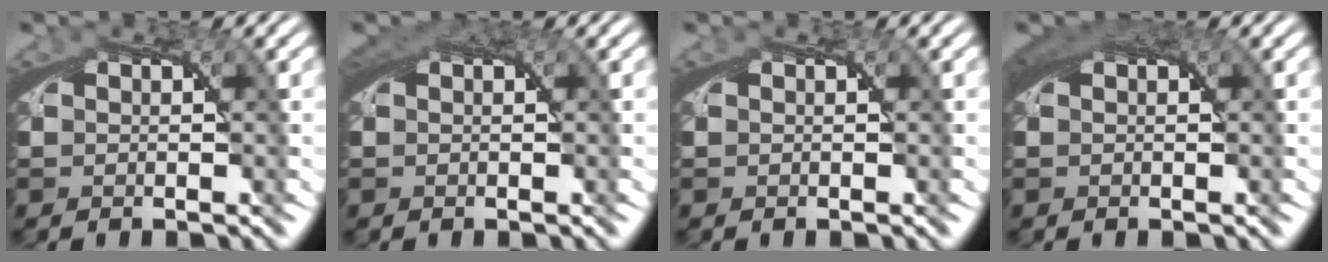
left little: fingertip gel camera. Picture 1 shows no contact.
{"total": 1.5, "force": [0.6, 0.9, 1.0], "torque": [-0.022, -0.001, 0.009]}
{"total": 0.0}
{"total": 2.3, "force": [0.8, 1.2, 1.8], "torque": [-0.037, -0.002, 0.014]}